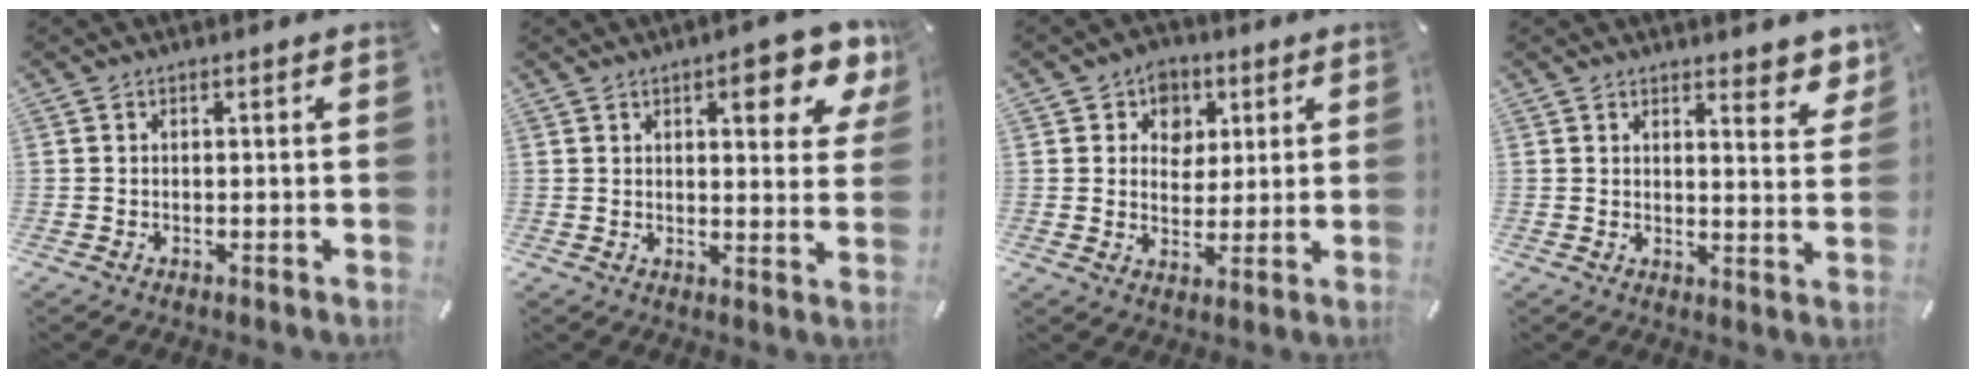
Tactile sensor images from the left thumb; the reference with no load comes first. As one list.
[{"total": 10.8, "force": [6.1, 3.8, 8.1], "torque": [-0.094, -0.035, 0.096]}, {"total": 6.6, "force": [2.1, 6.1, 1.7], "torque": [-0.024, -0.010, 0.034]}, {"total": 5.7, "force": [4.8, 2.3, 2.0], "torque": [-0.008, -0.046, 0.081]}]